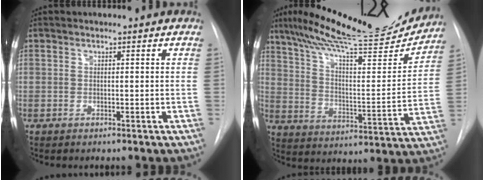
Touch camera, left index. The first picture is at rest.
{"total": 23.3, "force": [20.7, 2.6, 10.3], "torque": [-0.173, -0.027, 0.298]}